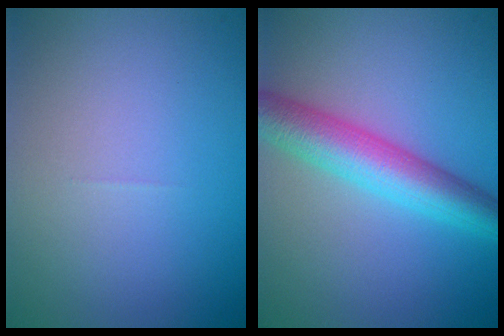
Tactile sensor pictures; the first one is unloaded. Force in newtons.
{"total": 6.0, "press": 6.0, "slide": 0.1}